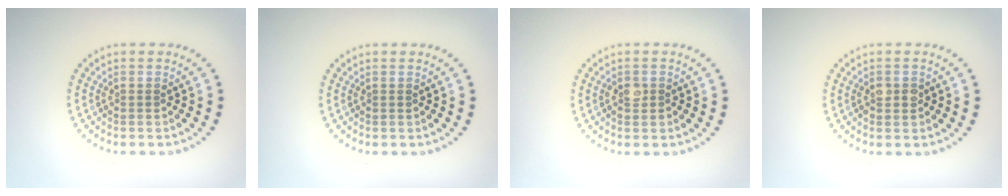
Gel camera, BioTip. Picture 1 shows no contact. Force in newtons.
{"total": 0.0}
{"total": 1.4, "press": 1.4, "slide": 0.4}
{"total": 1.6, "press": 1.6, "slide": 0.3}